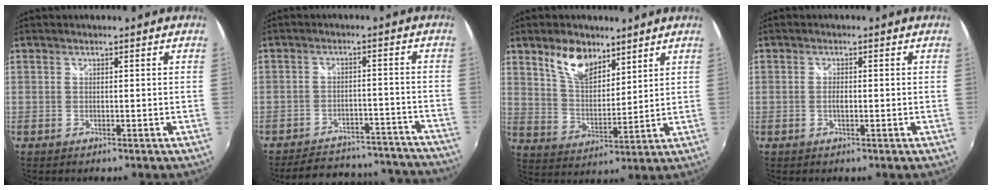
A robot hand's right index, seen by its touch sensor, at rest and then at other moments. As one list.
[{"total": 19.7, "force": [-17.8, 6.6, 5.2], "torque": [-0.107, 0.047, -0.207]}, {"total": 9.8, "force": [6.5, 4.9, 5.4], "torque": [-0.096, 0.008, 0.124]}, {"total": 1.3, "force": [-0.3, 0.6, 1.1], "torque": [-0.023, 0.001, -0.007]}]